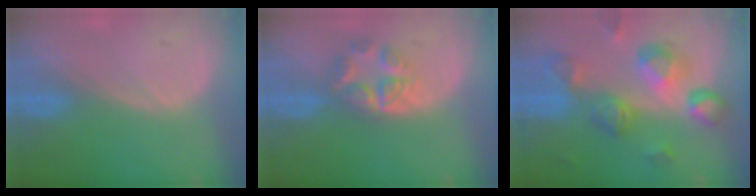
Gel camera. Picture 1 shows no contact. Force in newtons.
{"total": 5.3, "press": 5.1, "slide": 1.5}
{"total": 10.7, "press": 9.6, "slide": 4.7}